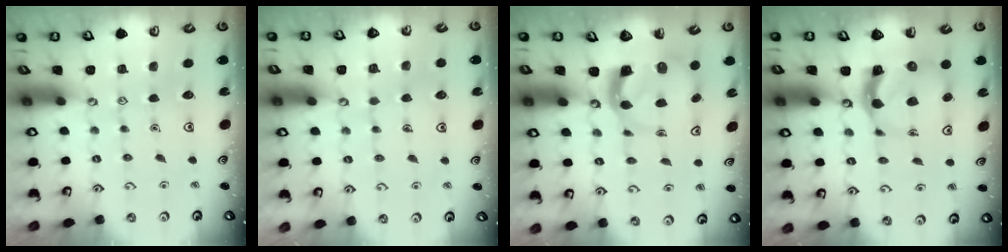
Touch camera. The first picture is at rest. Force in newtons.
{"total": 3.5, "press": 3.5, "slide": 0.3}
{"total": 3.9, "press": 3.8, "slide": 0.6}
{"total": 5.1, "press": 5.0, "slide": 0.7}